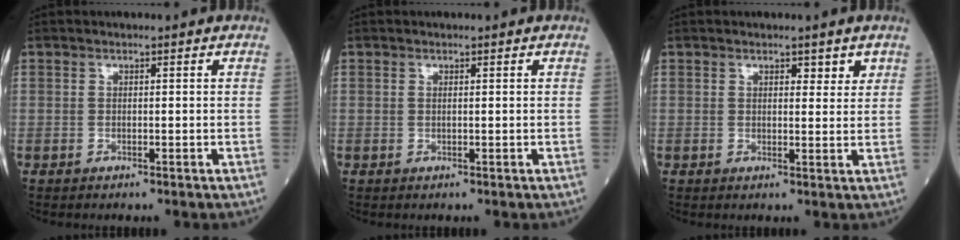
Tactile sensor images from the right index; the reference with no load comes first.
{"total": 0.0}
{"total": 2.3, "force": [1.7, 1.0, 1.3], "torque": [-0.013, -0.003, 0.023]}